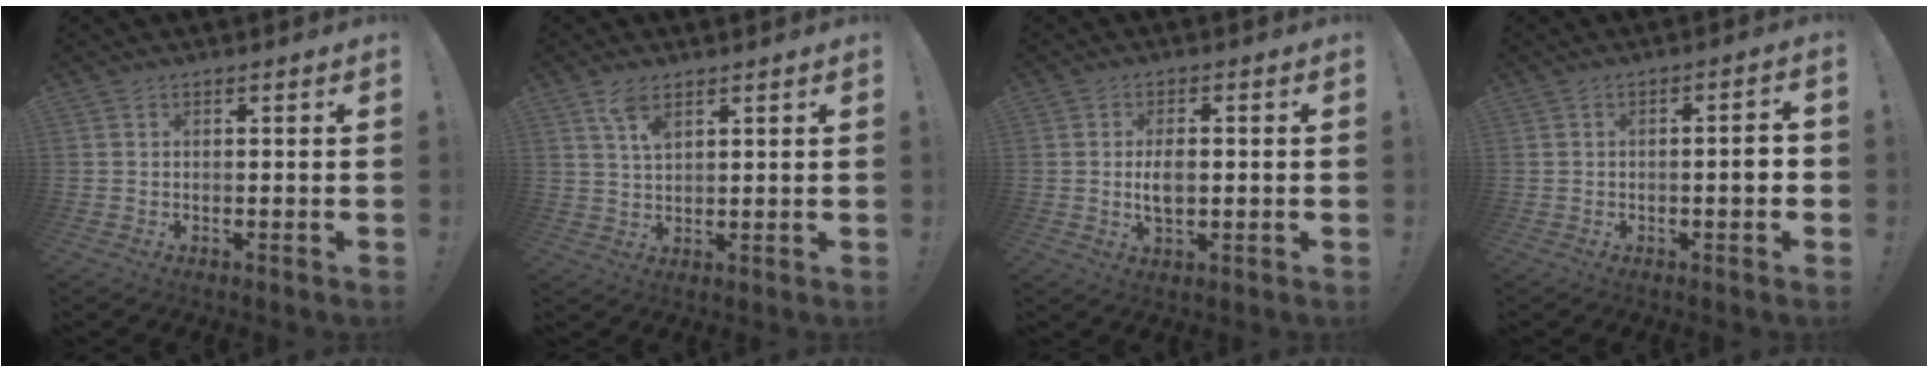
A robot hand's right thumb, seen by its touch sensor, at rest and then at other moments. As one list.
[{"total": 5.4, "force": [3.4, 2.4, 3.5], "torque": [-0.053, -0.020, 0.059]}, {"total": 5.2, "force": [-0.3, 2.7, 4.5], "torque": [-0.072, -0.006, -0.011]}, {"total": 4.2, "force": [-0.8, 0.9, 4.0], "torque": [-0.058, 0.005, -0.015]}]